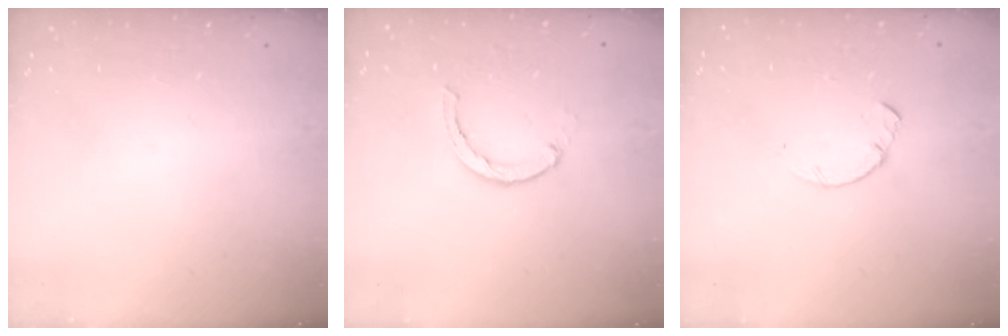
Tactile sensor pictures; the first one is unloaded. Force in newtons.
{"total": 2.3, "press": 2.3, "slide": 0.2}
{"total": 1.4, "press": 1.4, "slide": 0.2}